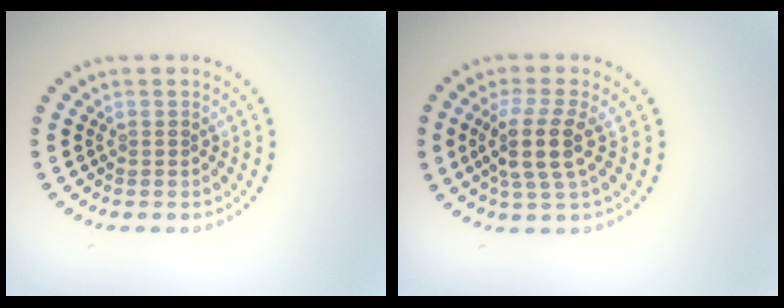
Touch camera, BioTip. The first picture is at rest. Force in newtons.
{"total": 3.9, "press": 3.2, "slide": 2.1}